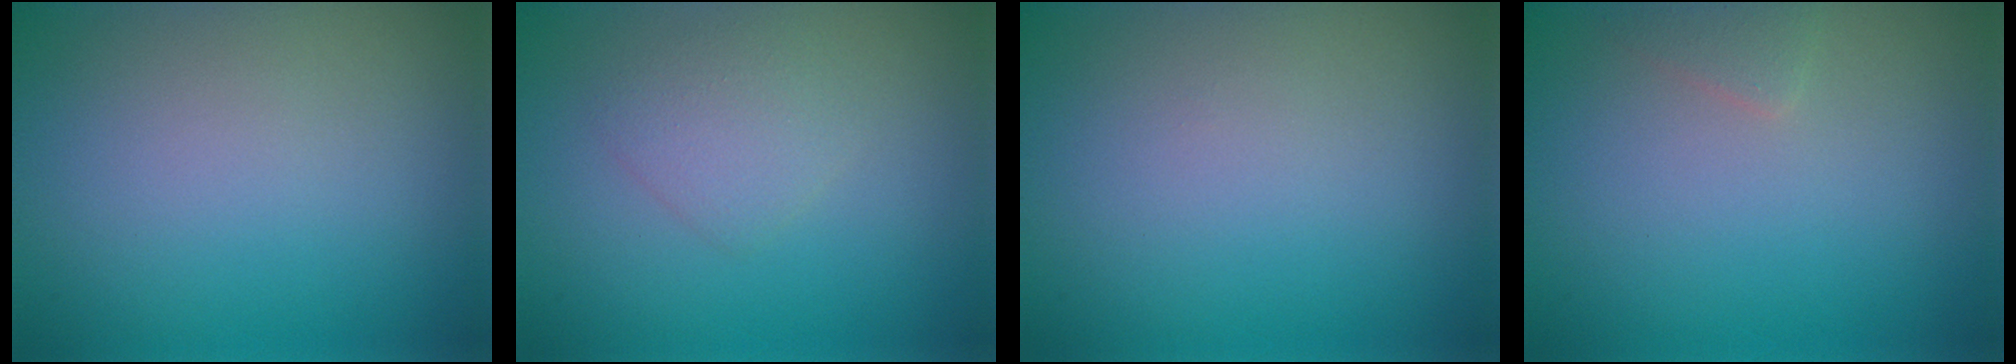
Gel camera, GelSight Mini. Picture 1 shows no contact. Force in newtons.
{"total": 1.9, "press": 1.9, "slide": 0.1}
{"total": 0.0}
{"total": 1.0, "press": 1.0, "slide": 0.1}